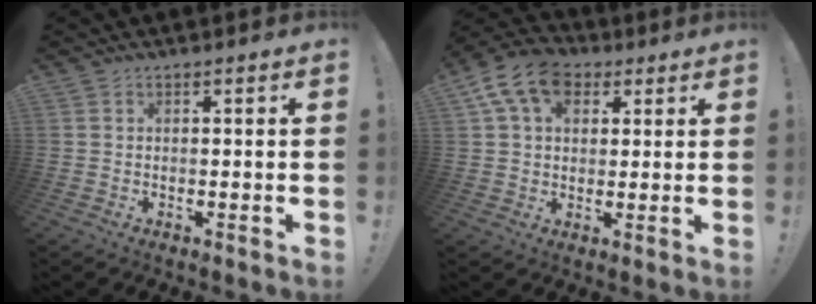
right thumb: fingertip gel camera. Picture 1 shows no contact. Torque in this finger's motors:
{"motor_torque": [-0.35, 1.23, 0.35, -0.11, 0.04]}